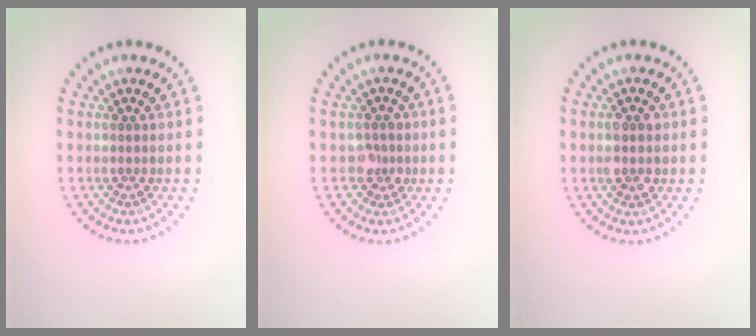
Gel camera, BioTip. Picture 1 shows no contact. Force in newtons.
{"total": 1.6, "press": 1.3, "slide": 0.8}
{"total": 2.4, "press": 2.4, "slide": 0.2}